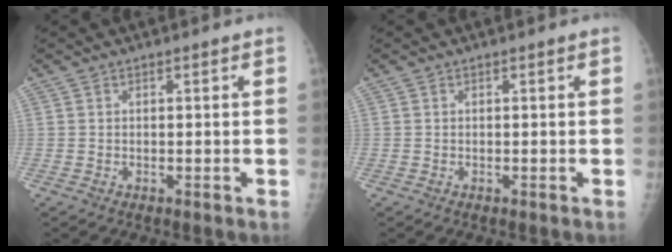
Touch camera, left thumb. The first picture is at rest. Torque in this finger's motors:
{"motor_torque": [0.03, 0.03, 0.01, -0.02, 0.00]}